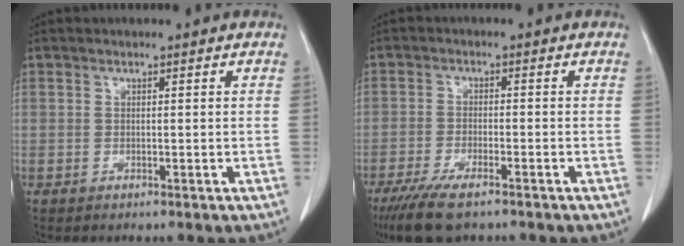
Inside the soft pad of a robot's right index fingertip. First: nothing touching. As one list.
[{"total": 7.4, "force": [-5.4, 1.6, 4.9], "torque": [-0.089, -0.018, -0.089]}]